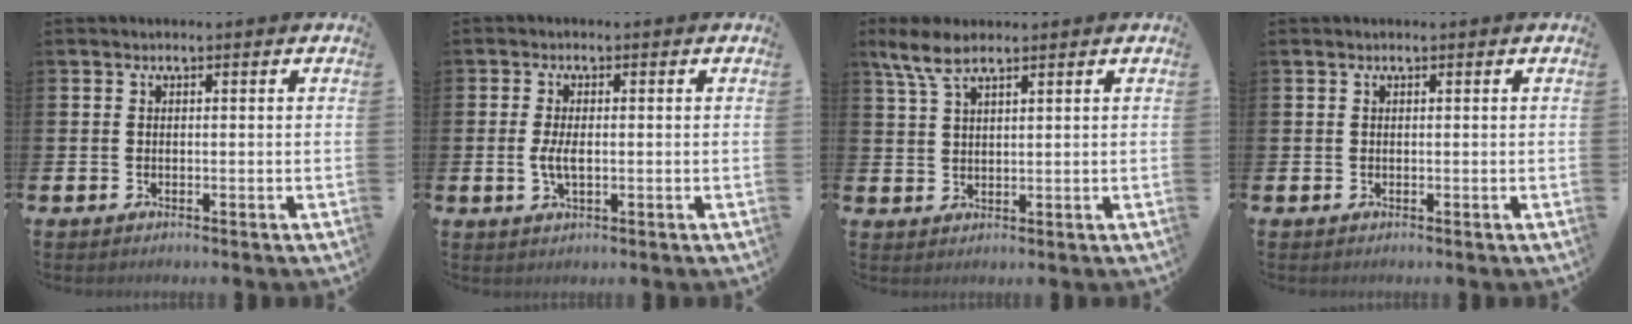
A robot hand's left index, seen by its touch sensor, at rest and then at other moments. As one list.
[{"total": 2.8, "force": [-0.3, 1.3, 2.5], "torque": [-0.048, 0.004, -0.006]}, {"total": 5.4, "force": [4.0, 1.6, 3.2], "torque": [-0.065, -0.010, 0.071]}, {"total": 0.0}]